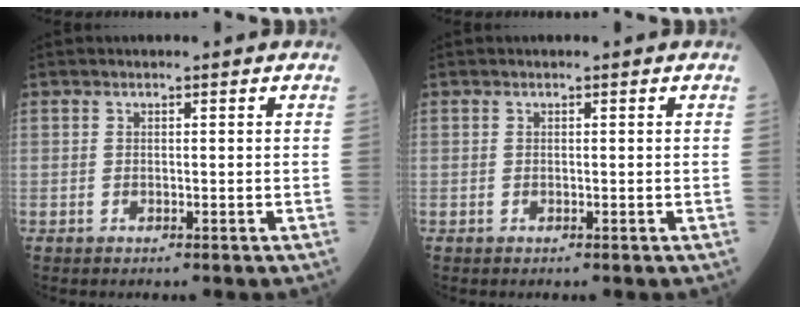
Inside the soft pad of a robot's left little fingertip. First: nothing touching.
{"total": 0.0}